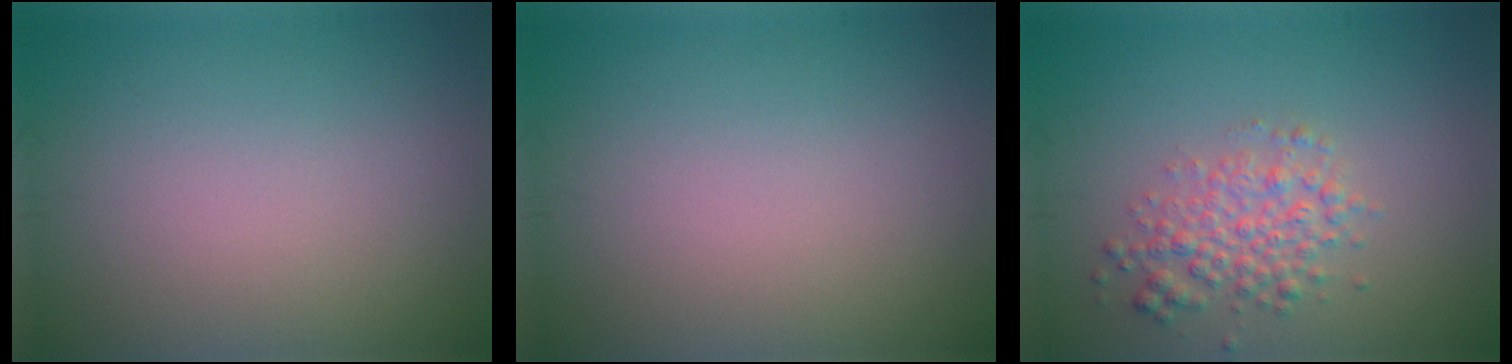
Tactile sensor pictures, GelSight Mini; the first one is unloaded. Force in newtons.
{"total": 0.0}
{"total": 3.3, "press": 3.3, "slide": 0.1}